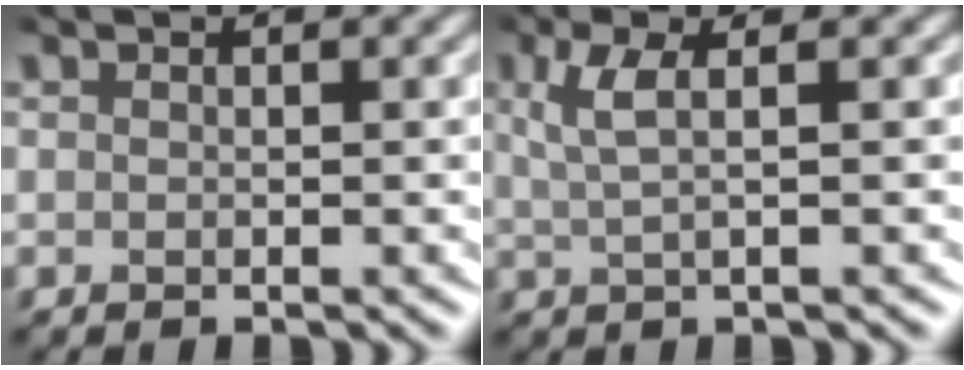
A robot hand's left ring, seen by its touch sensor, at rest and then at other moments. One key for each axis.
{"total": 2.8, "fx": 0.7, "fy": 0.8, "fz": 2.6, "tx": -0.048, "ty": 0.003, "tz": 0.012}